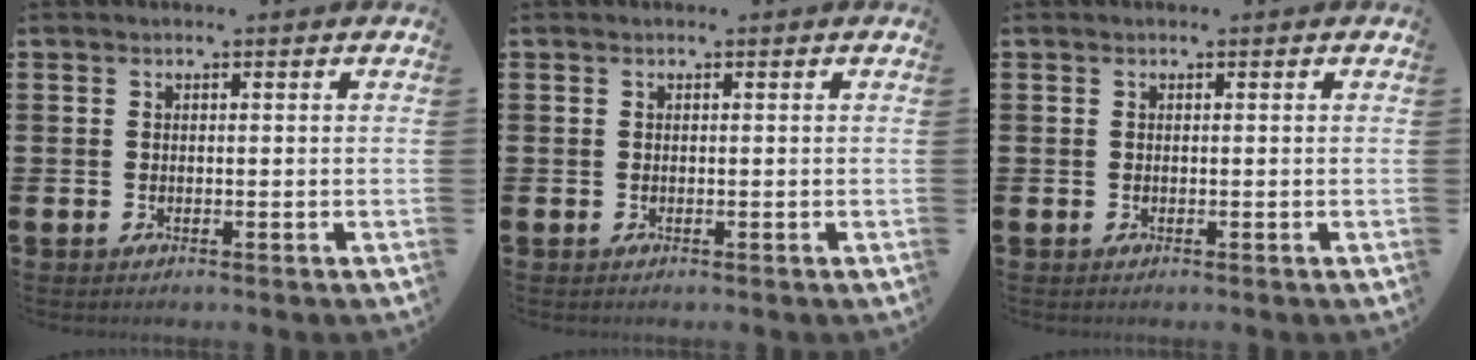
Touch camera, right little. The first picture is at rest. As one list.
[{"total": 0.0}, {"total": 0.0}]